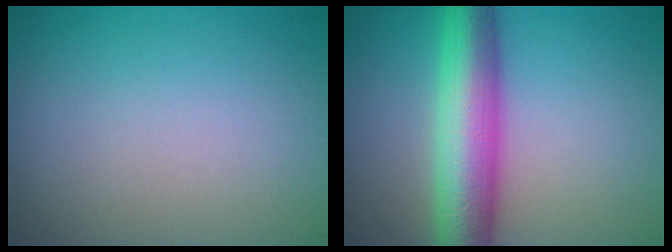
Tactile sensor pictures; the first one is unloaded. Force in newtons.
{"total": 8.2, "press": 8.2, "slide": 0.2}